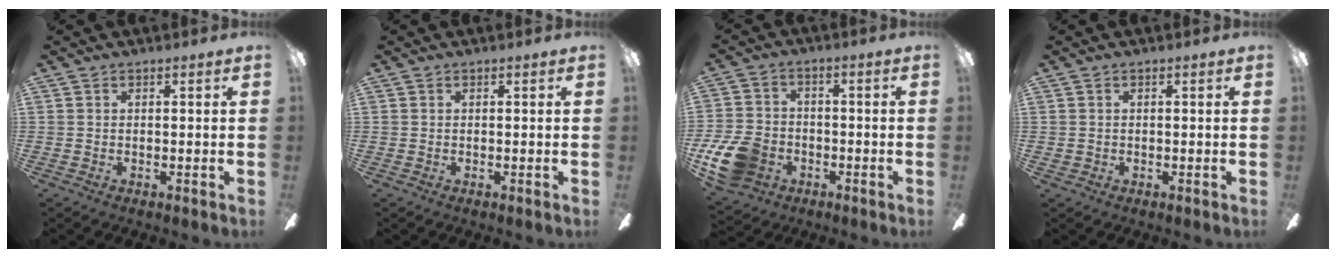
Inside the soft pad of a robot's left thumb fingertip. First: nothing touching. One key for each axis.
{"total": 0.0}
{"total": 12.5, "fx": -5.1, "fy": 9.4, "fz": 6.5, "tx": -0.144, "ty": 0.034, "tz": -0.093}
{"total": 0.6, "fx": 0.1, "fy": 0.6, "fz": 0.2, "tx": -0.003, "ty": 0.006, "tz": 0.000}